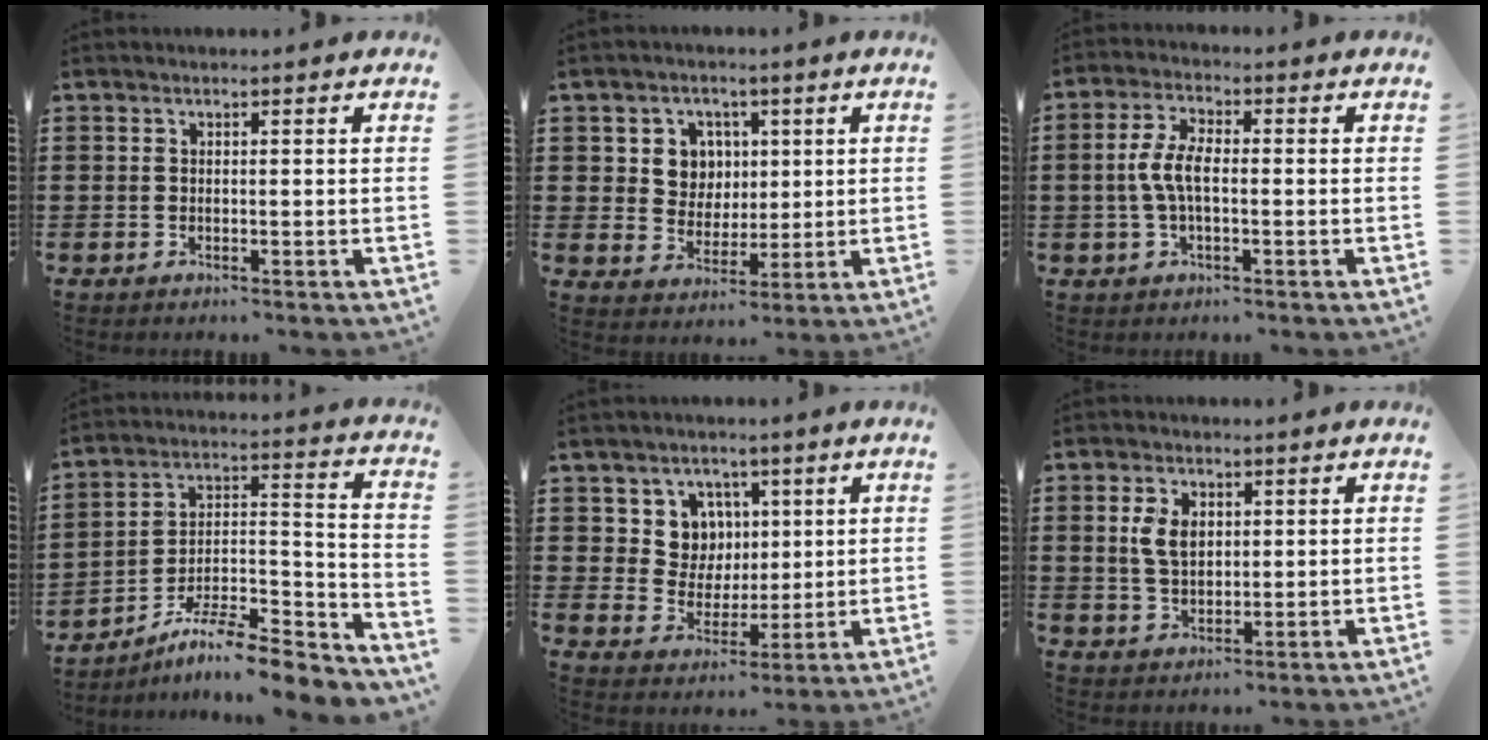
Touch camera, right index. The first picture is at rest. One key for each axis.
{"total": 5.6, "fx": 1.9, "fy": 5.0, "fz": 1.7, "tx": -0.047, "ty": 0.016, "tz": 0.033}
{"total": 5.2, "fx": -0.4, "fy": 1.7, "fz": 4.9, "tx": -0.112, "ty": -0.003, "tz": -0.014}
{"total": 8.3, "fx": -7.1, "fy": 0.6, "fz": 4.3, "tx": -0.061, "ty": 0.006, "tz": -0.137}
{"total": 7.0, "fx": 2.8, "fy": 6.1, "fz": 1.9, "tx": -0.053, "ty": 0.005, "tz": 0.054}
{"total": 4.8, "fx": 1.3, "fy": 2.6, "fz": 3.8, "tx": -0.085, "ty": 0.008, "tz": 0.021}